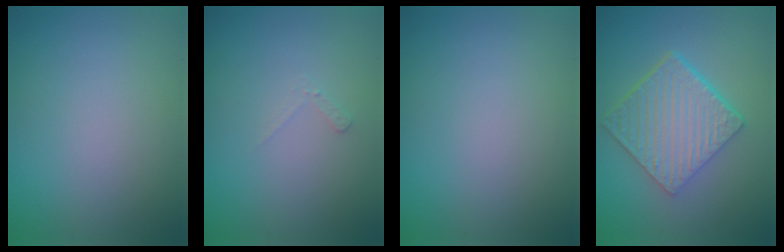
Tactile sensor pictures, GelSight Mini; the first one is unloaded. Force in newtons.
{"total": 0.8, "press": 0.8, "slide": 0.2}
{"total": 0.0}
{"total": 6.5, "press": 4.5, "slide": 4.7}